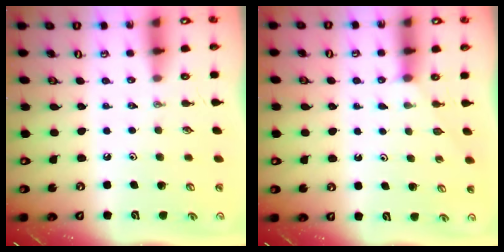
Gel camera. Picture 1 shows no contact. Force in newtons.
{"total": 1.7, "press": 1.7, "slide": 0.2}